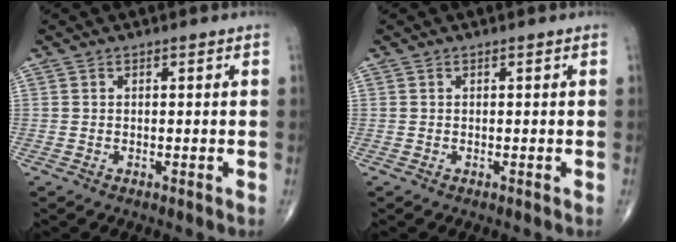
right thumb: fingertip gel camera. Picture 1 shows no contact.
{"total": 0.0}